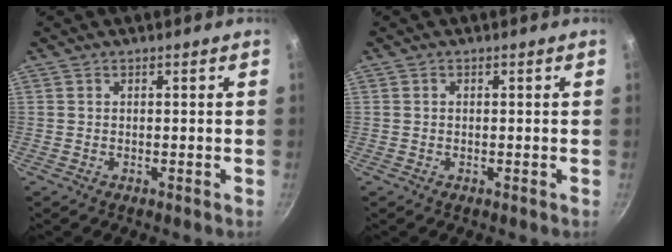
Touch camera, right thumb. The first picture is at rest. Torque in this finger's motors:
{"motor_torque": [-0.25, -0.08, -0.16, 0.01, 0.04]}